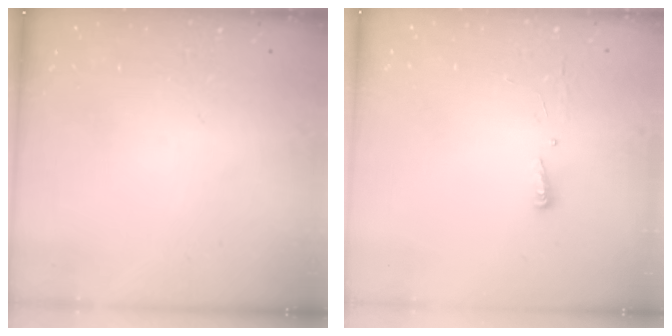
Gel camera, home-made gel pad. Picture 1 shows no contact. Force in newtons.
{"total": 4.1, "press": 4.0, "slide": 1.0}